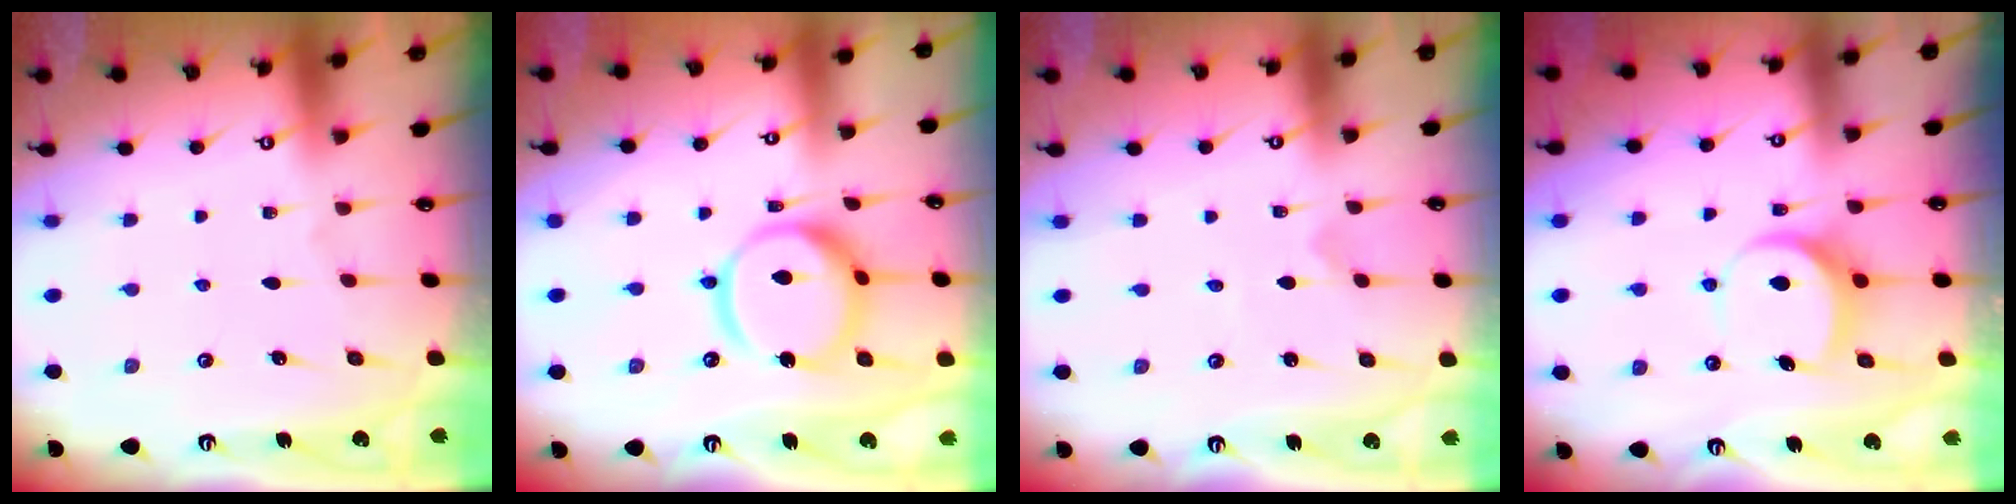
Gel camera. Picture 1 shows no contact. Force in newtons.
{"total": 13.4, "press": 13.3, "slide": 1.4}
{"total": 0.0}
{"total": 7.2, "press": 7.1, "slide": 0.6}